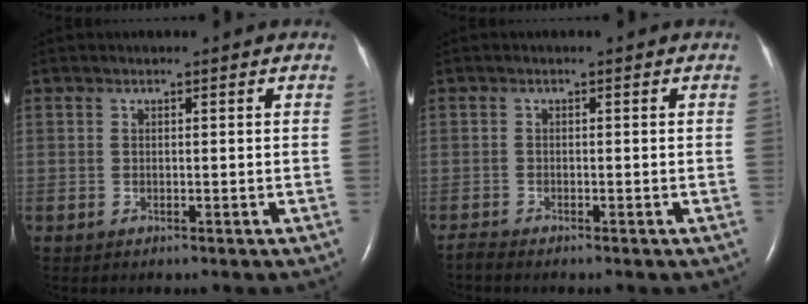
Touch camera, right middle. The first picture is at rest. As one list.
[{"total": 0.8, "force": [-0.7, -0.4, 0.1], "torque": [-0.007, -0.005, -0.014]}]